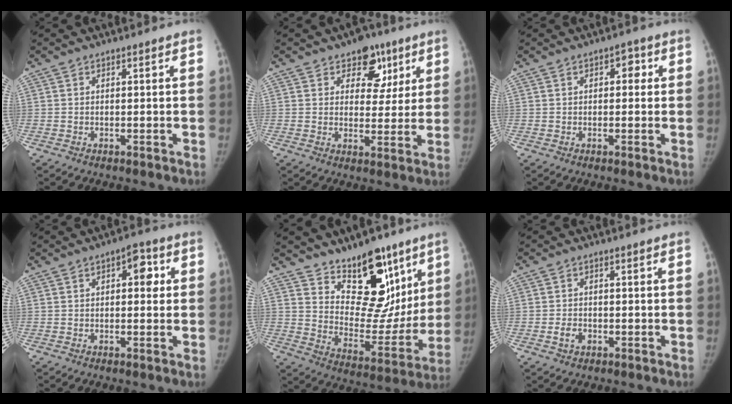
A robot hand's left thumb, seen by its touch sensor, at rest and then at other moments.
{"total": 8.9, "force": [4.8, 6.3, 4.1], "torque": [-0.007, -0.016, 0.067]}
{"total": 2.8, "force": [0.6, 1.9, 2.0], "torque": [-0.006, 0.006, 0.001]}
{"total": 5.0, "force": [1.2, 2.8, 4.0], "torque": [-0.029, 0.005, 0.009]}
{"total": 18.9, "force": [12.1, 9.9, 10.6], "torque": [-0.077, -0.084, 0.190]}
{"total": 2.5, "force": [-0.9, 1.9, 1.3], "torque": [-0.017, 0.005, -0.014]}